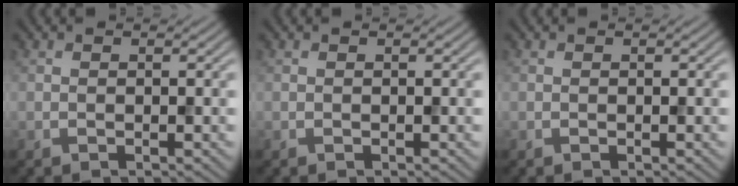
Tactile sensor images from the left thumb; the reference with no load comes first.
{"total": 0.0}
{"total": 0.0}